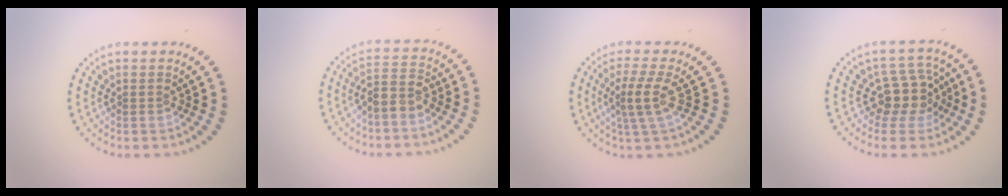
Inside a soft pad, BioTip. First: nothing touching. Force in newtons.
{"total": 2.4, "press": 2.1, "slide": 1.1}
{"total": 3.0, "press": 2.4, "slide": 1.8}
{"total": 3.6, "press": 2.9, "slide": 2.2}